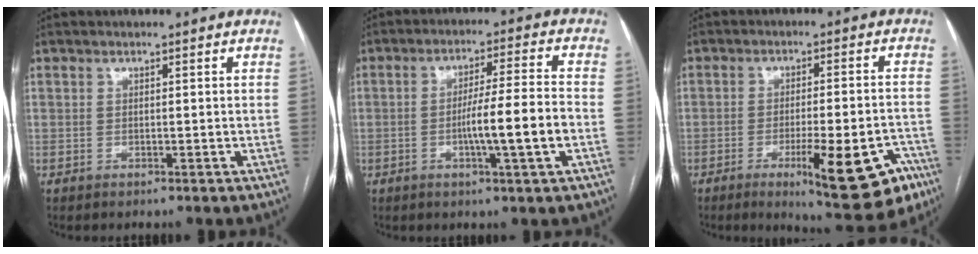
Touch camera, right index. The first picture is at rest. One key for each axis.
{"total": 9.1, "fx": -2.3, "fy": -0.7, "fz": 8.7, "tx": -0.148, "ty": 0.001, "tz": -0.038}
{"total": 15.2, "fx": -8.0, "fy": 3.2, "fz": 12.5, "tx": -0.121, "ty": 0.003, "tz": -0.100}